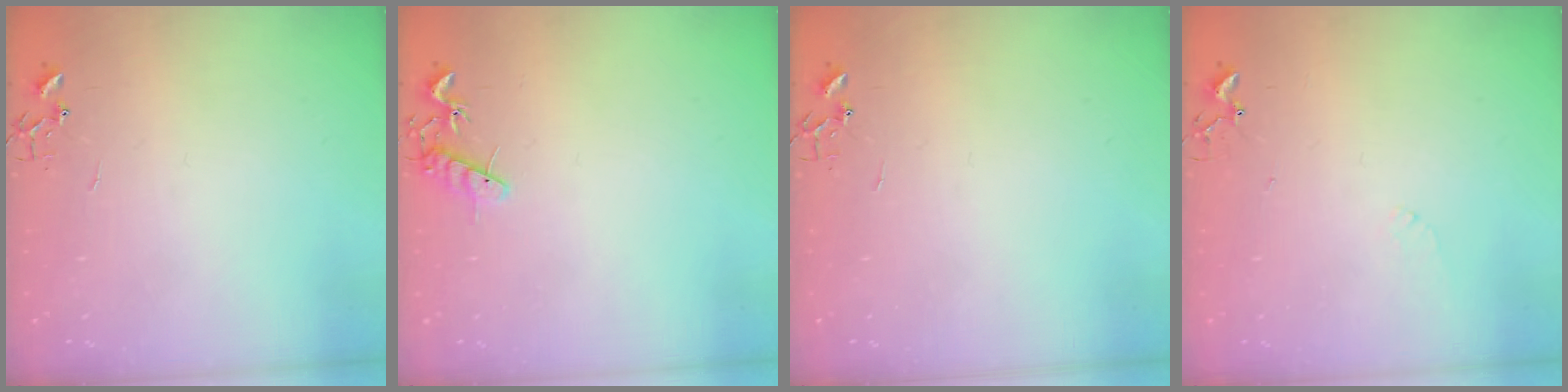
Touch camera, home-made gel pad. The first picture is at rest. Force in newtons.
{"total": 7.5, "press": 7.4, "slide": 0.6}
{"total": 0.0}
{"total": 5.5, "press": 5.5, "slide": 0.8}